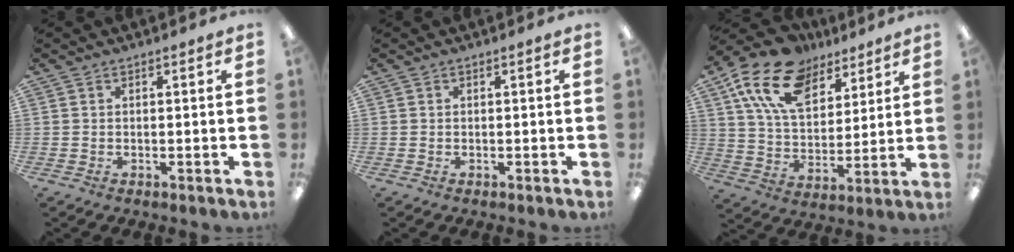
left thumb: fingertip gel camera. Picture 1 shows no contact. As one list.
[{"total": 0.0}, {"total": 17.9, "force": [11.2, 10.2, 9.5], "torque": [-0.188, -0.039, 0.207]}]